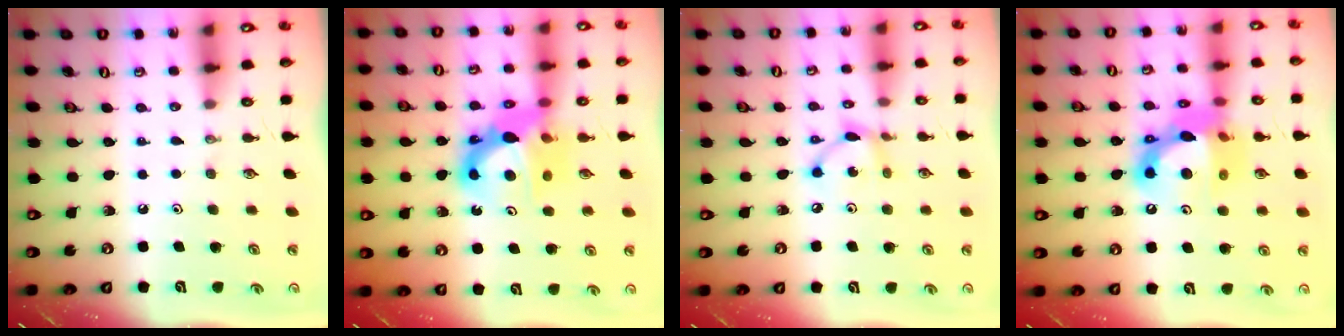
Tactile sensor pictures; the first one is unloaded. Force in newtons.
{"total": 12.0, "press": 11.9, "slide": 1.0}
{"total": 6.9, "press": 6.9, "slide": 0.1}
{"total": 16.1, "press": 16.0, "slide": 1.4}